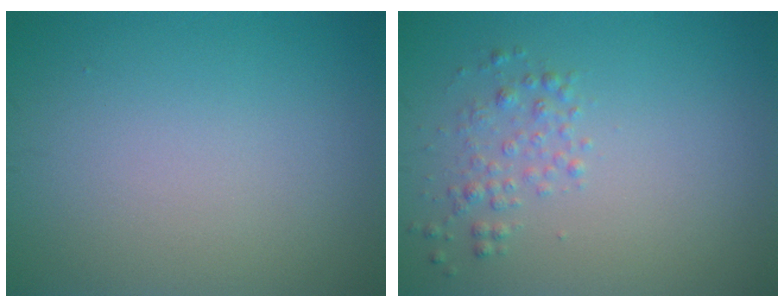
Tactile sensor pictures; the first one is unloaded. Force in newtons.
{"total": 1.7, "press": 1.7, "slide": 0.1}